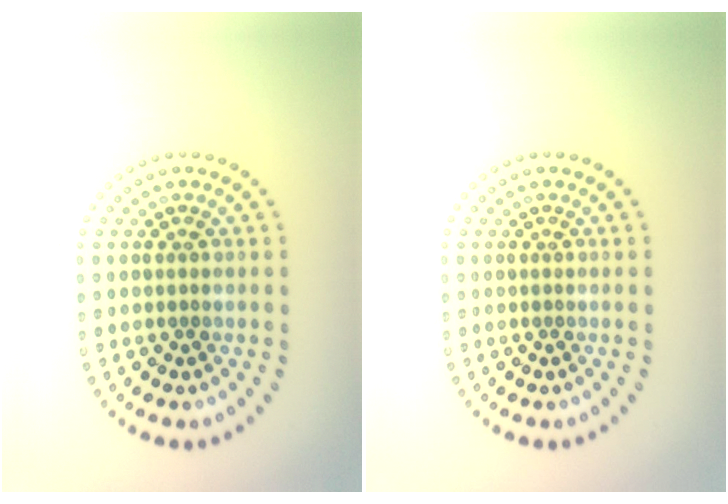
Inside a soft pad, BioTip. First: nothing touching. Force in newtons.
{"total": 0.0}